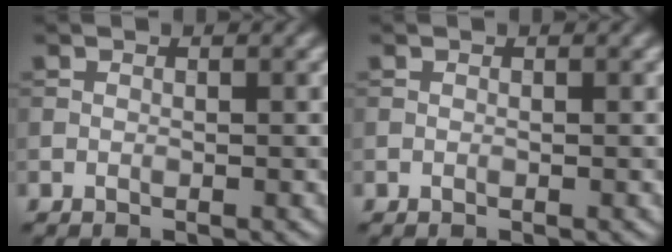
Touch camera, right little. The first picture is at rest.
{"total": 0.0}